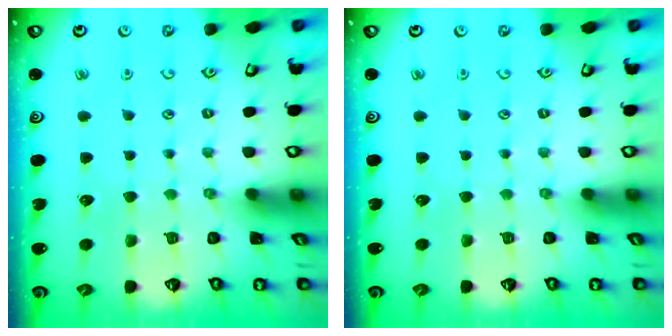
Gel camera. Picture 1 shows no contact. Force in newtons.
{"total": 0.0}